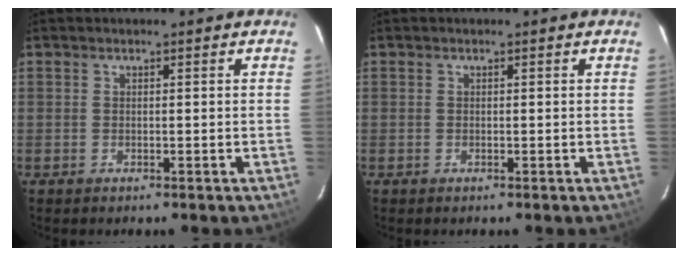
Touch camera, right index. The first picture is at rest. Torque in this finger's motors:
{"motor_torque": [0.03, 0.04, -0.01, 0.00]}